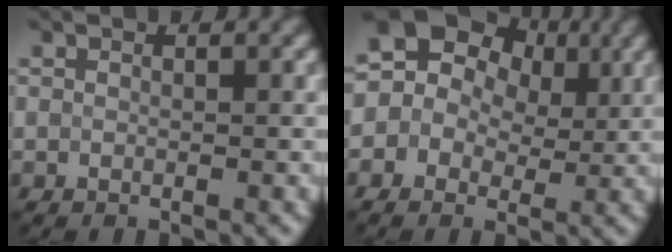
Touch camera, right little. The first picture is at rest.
{"total": 10.3, "force": [3.7, 8.1, 5.2], "torque": [-0.098, 0.044, 0.028]}